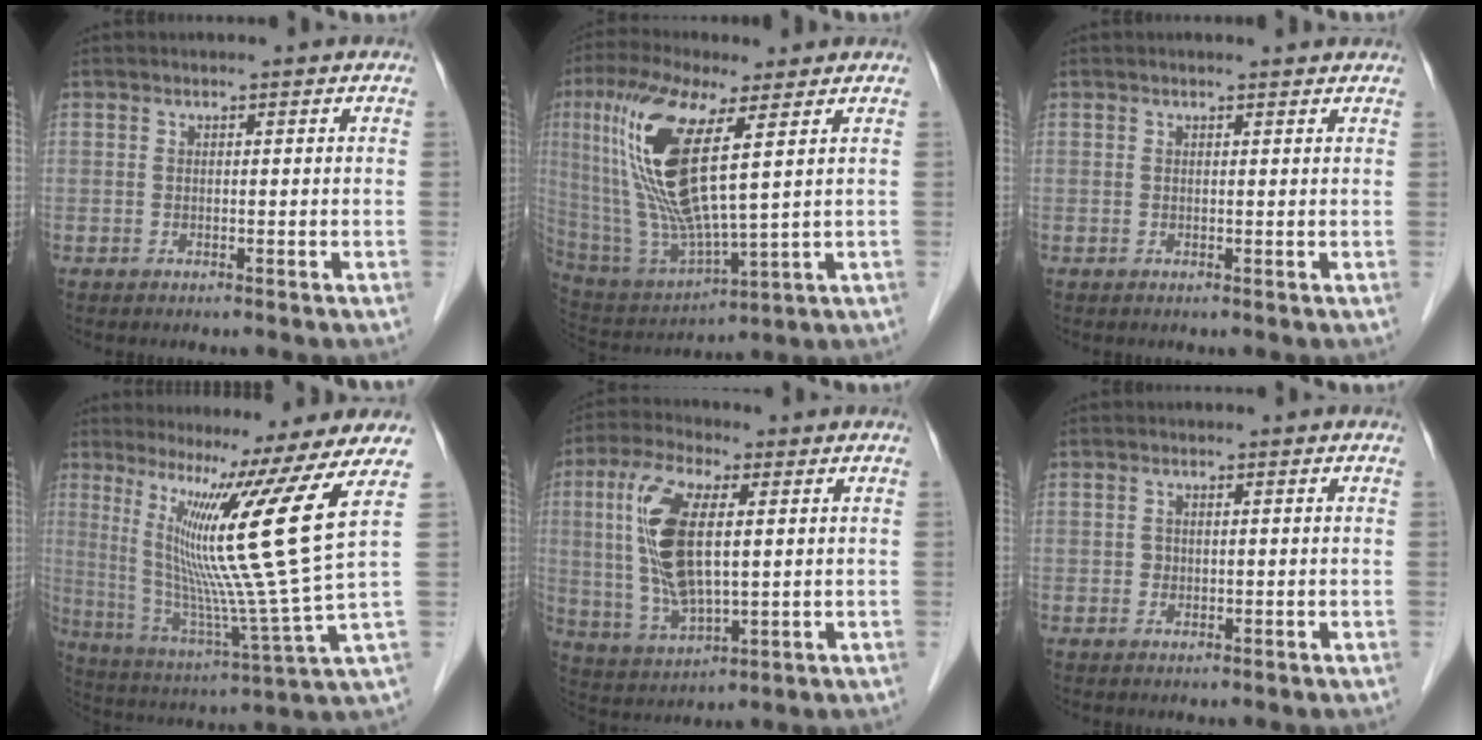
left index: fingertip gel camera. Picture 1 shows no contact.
{"total": 16.3, "force": [4.9, 2.8, 15.2], "torque": [-0.336, -0.007, 0.098]}
{"total": 1.9, "force": [1.8, 0.1, 0.6], "torque": [-0.015, 0.004, 0.017]}
{"total": 18.2, "force": [7.6, -4.2, 16.0], "torque": [-0.262, -0.047, 0.117]}
{"total": 12.7, "force": [2.1, 4.0, 11.9], "torque": [-0.260, 0.004, 0.041]}
{"total": 1.1, "force": [0.1, 0.7, 0.9], "torque": [-0.021, 0.002, 0.004]}